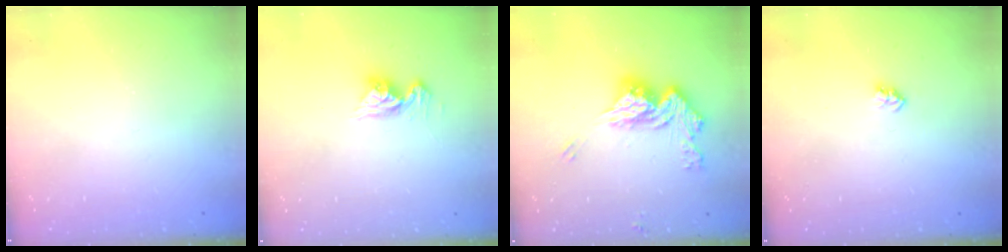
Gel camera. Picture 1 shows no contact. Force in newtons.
{"total": 9.6, "press": 9.6, "slide": 1.0}
{"total": 14.1, "press": 14.1, "slide": 0.2}
{"total": 2.6, "press": 2.6, "slide": 0.4}